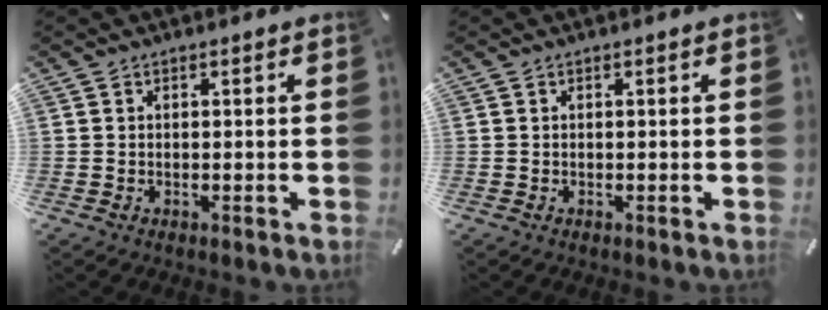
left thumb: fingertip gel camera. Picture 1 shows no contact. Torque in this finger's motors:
{"motor_torque": [0.00, 0.00, 0.00, 0.00, 0.00]}